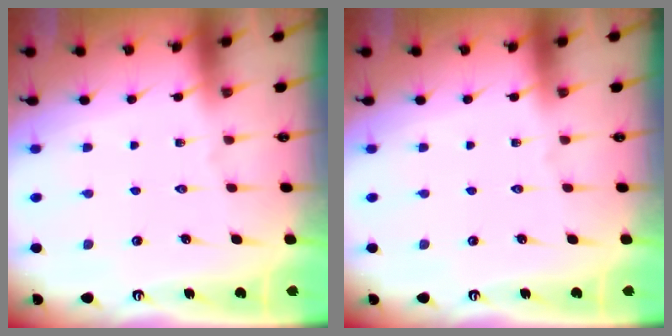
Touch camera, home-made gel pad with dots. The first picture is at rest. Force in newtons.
{"total": 0.0}